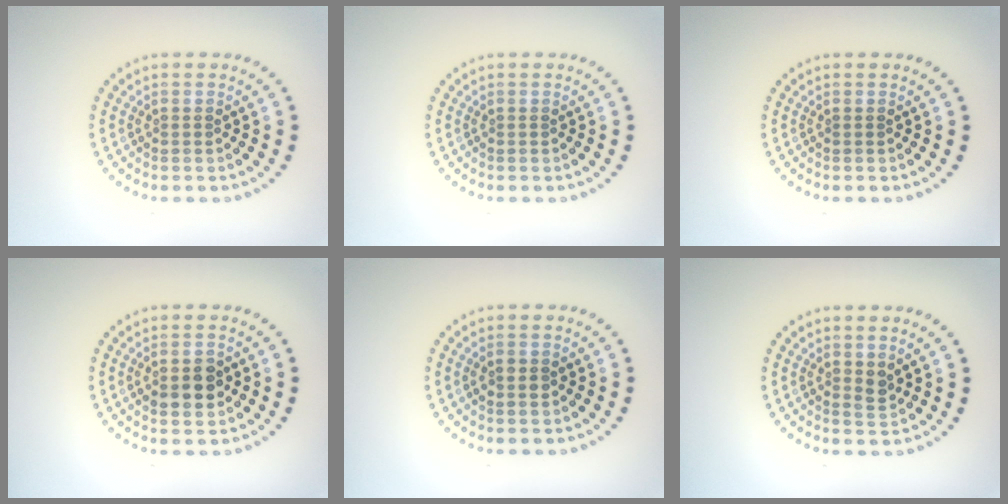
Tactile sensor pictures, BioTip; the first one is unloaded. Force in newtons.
{"total": 0.0}
{"total": 0.0}
{"total": 3.0, "press": 3.0, "slide": 0.2}
{"total": 1.0, "press": 1.0, "slide": 0.0}
{"total": 1.1, "press": 1.0, "slide": 0.4}